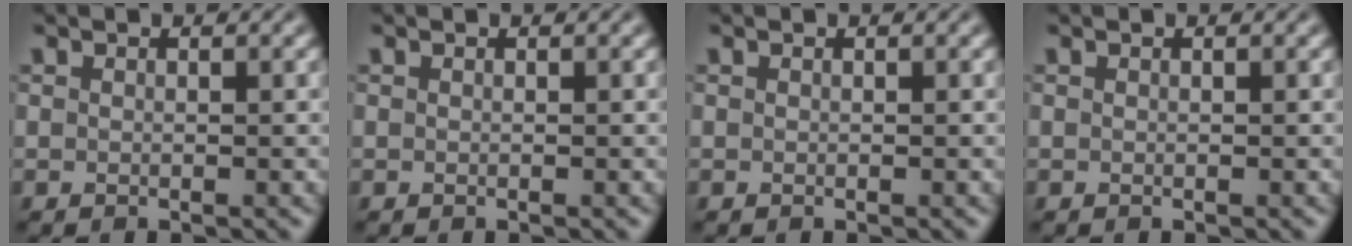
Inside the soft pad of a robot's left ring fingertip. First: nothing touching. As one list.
[{"total": 0.0}, {"total": 0.0}, {"total": 0.0}]